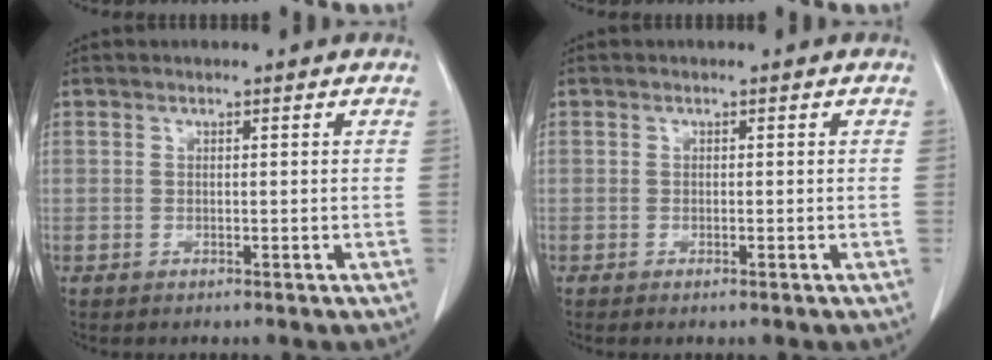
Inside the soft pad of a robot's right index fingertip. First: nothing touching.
{"total": 0.8, "force": [-0.5, 0.0, 0.6], "torque": [-0.015, -0.002, -0.005]}